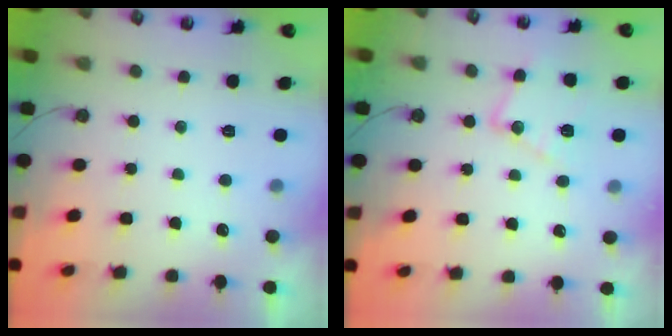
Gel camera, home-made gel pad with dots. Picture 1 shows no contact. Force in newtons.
{"total": 11.8, "press": 11.8, "slide": 0.5}